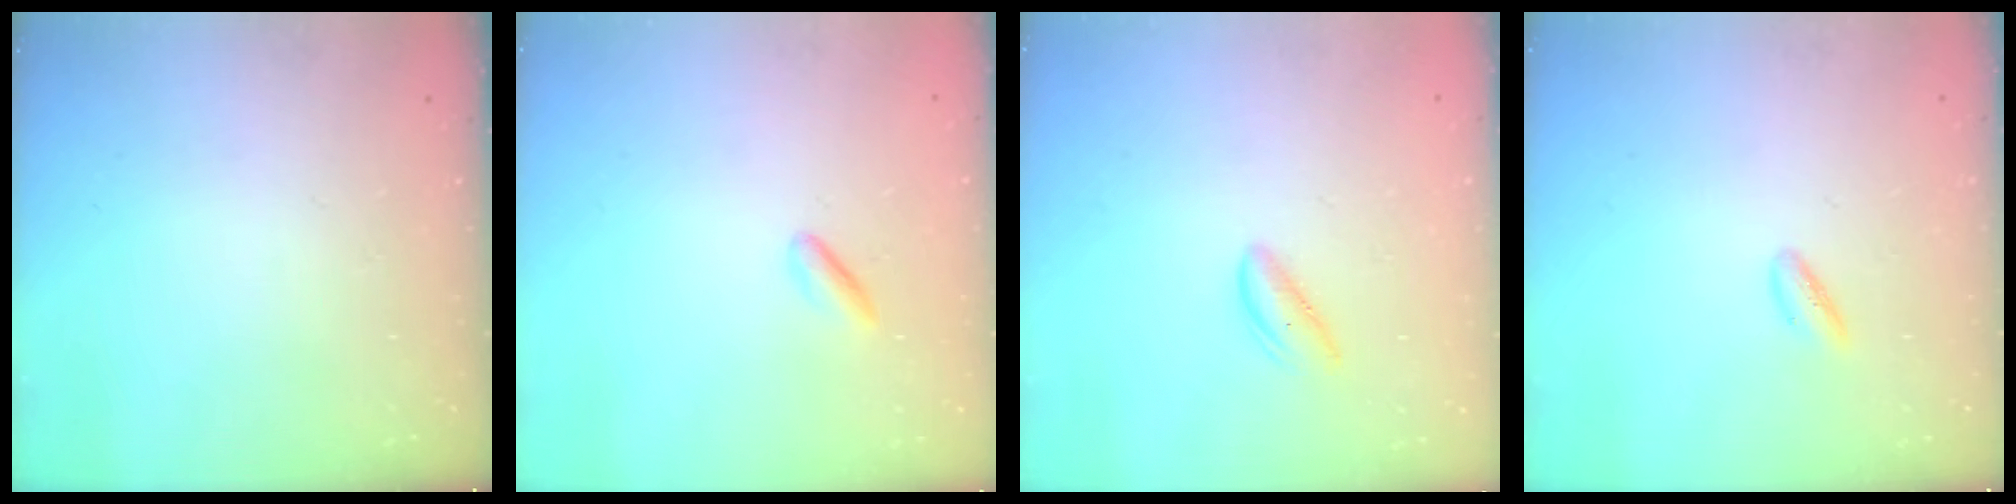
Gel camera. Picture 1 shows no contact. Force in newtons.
{"total": 1.4, "press": 1.2, "slide": 0.8}
{"total": 1.8, "press": 1.7, "slide": 0.6}
{"total": 3.1, "press": 3.0, "slide": 0.9}